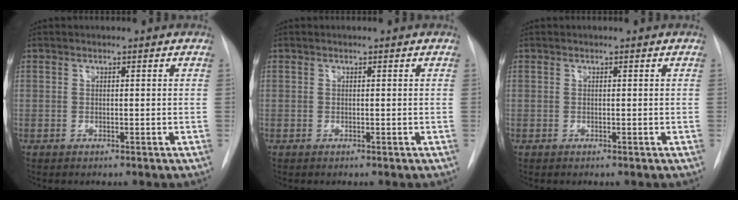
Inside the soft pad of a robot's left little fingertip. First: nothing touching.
{"total": 0.0}
{"total": 0.0}